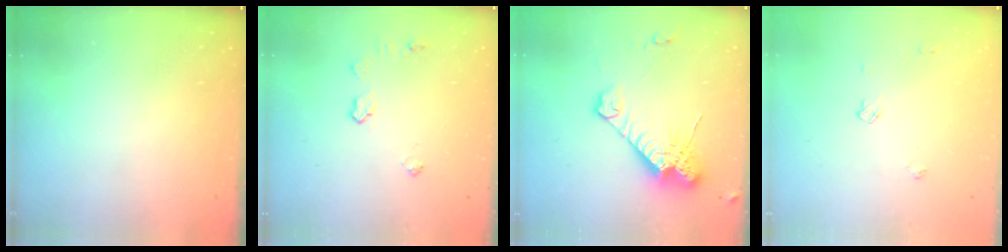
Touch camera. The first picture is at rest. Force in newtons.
{"total": 4.9, "press": 4.9, "slide": 0.0}
{"total": 16.3, "press": 16.2, "slide": 1.5}
{"total": 4.6, "press": 4.5, "slide": 0.6}